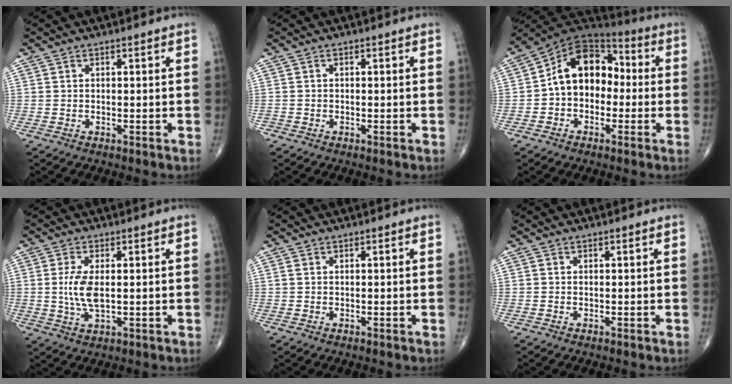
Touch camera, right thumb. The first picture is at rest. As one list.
[{"total": 0.6, "force": [-0.2, 0.6, 0.1], "torque": [0.003, 0.003, -0.007]}, {"total": 14.0, "force": [-0.5, 10.1, 9.7], "torque": [-0.123, 0.048, -0.025]}, {"total": 6.3, "force": [0.3, 2.7, 5.6], "torque": [-0.122, -0.008, 0.008]}, {"total": 0.8, "force": [0.2, 0.6, 0.4], "torque": [-0.009, 0.003, 0.005]}, {"total": 0.0}]